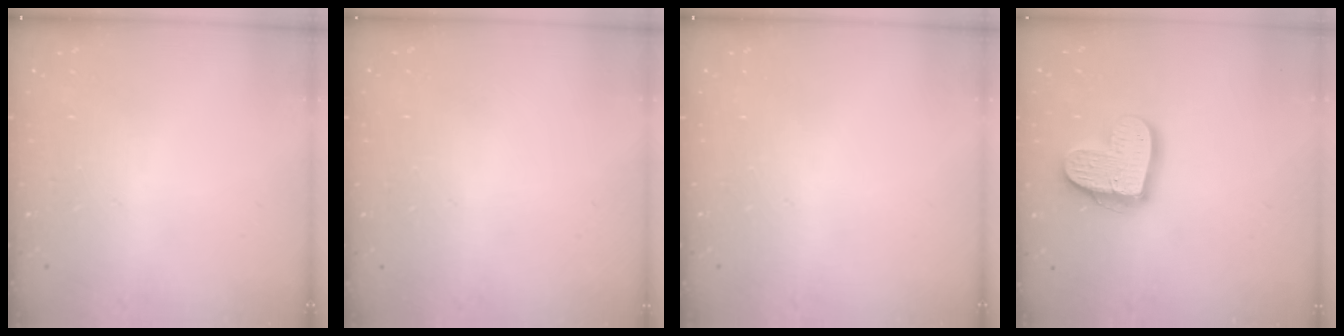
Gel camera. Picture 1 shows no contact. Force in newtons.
{"total": 0.0}
{"total": 0.0}
{"total": 16.6, "press": 16.6, "slide": 1.4}